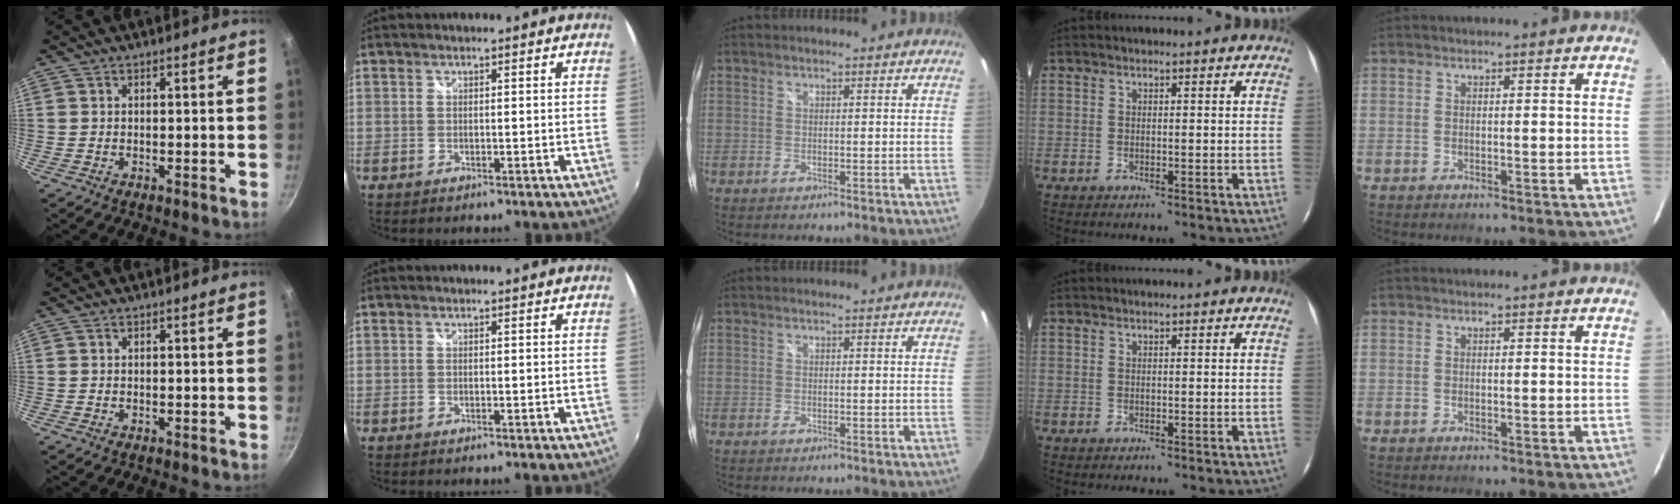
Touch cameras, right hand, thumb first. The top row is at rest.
{}